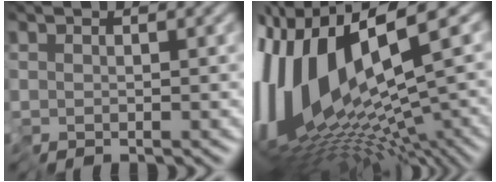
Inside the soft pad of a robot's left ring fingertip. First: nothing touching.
{"total": 15.8, "force": [1.3, 5.6, 14.7], "torque": [-0.297, 0.015, 0.027]}